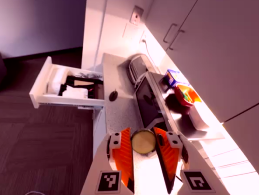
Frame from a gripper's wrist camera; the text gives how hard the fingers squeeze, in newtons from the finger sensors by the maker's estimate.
{"total": 10.9, "left": 11.0, "right": 10.7}